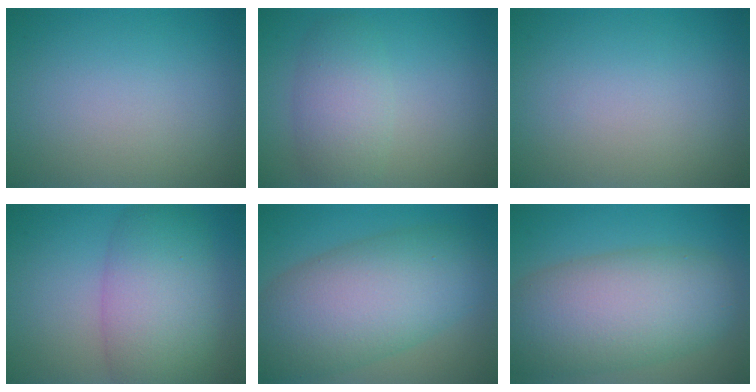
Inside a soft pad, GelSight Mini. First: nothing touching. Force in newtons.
{"total": 3.8, "press": 3.8, "slide": 0.1}
{"total": 0.0}
{"total": 7.5, "press": 7.5, "slide": 0.3}
{"total": 10.7, "press": 10.6, "slide": 0.6}
{"total": 10.0, "press": 10.0, "slide": 0.9}